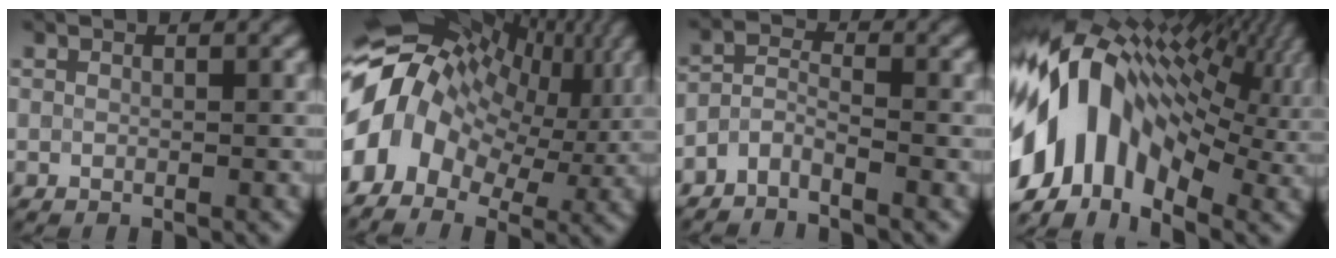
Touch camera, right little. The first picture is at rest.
{"total": 14.4, "force": [1.1, 10.2, 10.1], "torque": [-0.196, 0.016, 0.018]}
{"total": 2.3, "force": [-1.9, 0.6, 1.1], "torque": [-0.024, 0.002, -0.046]}
{"total": 15.5, "force": [-0.5, 10.0, 11.8], "torque": [-0.215, 0.022, -0.023]}